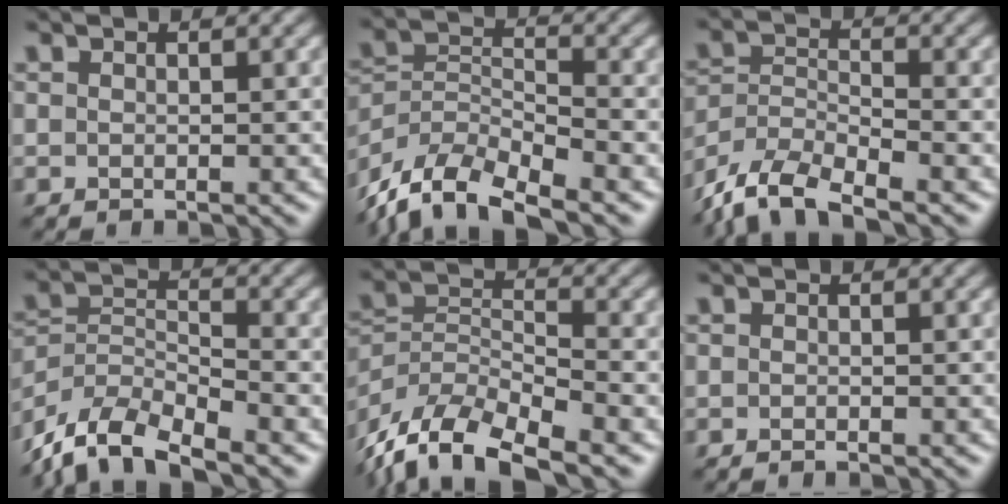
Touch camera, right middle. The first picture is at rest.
{"total": 10.0, "force": [-7.9, 3.5, 5.0], "torque": [-0.096, -0.007, -0.152]}
{"total": 7.6, "force": [-6.2, 2.4, 3.7], "torque": [-0.073, -0.007, -0.125]}
{"total": 8.7, "force": [-7.1, 2.9, 4.0], "torque": [-0.076, -0.005, -0.141]}
{"total": 11.1, "force": [-8.4, 3.8, 6.2], "torque": [-0.126, -0.005, -0.161]}
{"total": 0.0}